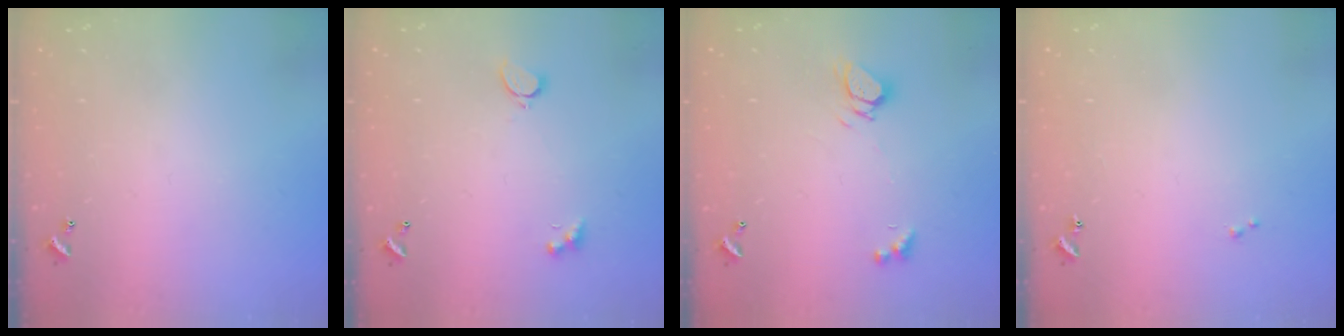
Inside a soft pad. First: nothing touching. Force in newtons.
{"total": 1.9, "press": 1.9, "slide": 0.6}
{"total": 4.8, "press": 4.8, "slide": 0.5}
{"total": 0.0}